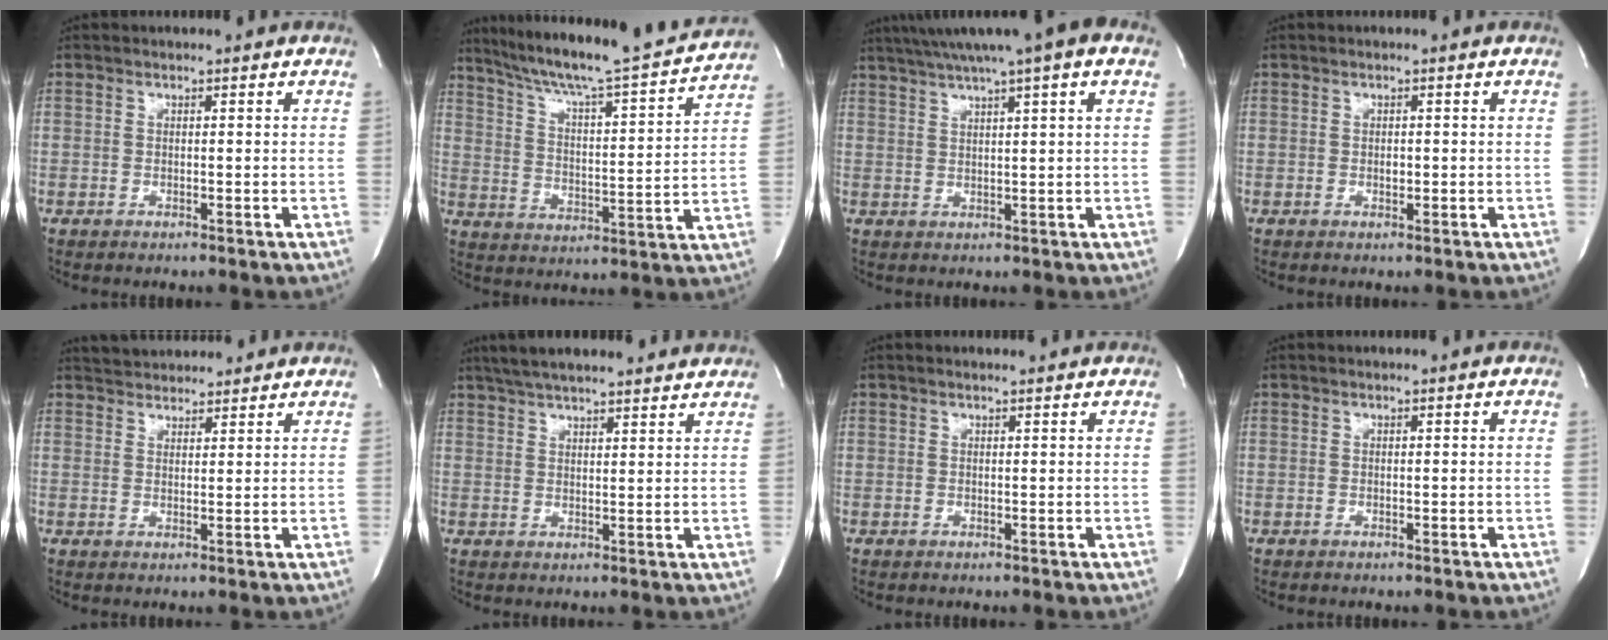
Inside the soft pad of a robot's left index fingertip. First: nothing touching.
{"total": 20.5, "force": [18.6, -0.1, 8.8], "torque": [-0.150, -0.025, 0.272]}
{"total": 11.1, "force": [7.5, 0.2, 8.2], "torque": [-0.140, 0.037, 0.104]}
{"total": 0.8, "force": [-0.1, 0.5, 0.6], "torque": [-0.008, 0.001, -0.002]}
{"total": 7.0, "force": [6.7, 1.7, 1.4], "torque": [-0.022, 0.026, 0.098]}
{"total": 15.9, "force": [14.0, 2.3, 7.2], "torque": [-0.119, 0.041, 0.196]}
{"total": 1.4, "force": [1.4, 0.0, 0.3], "torque": [-0.011, 0.006, 0.021]}
{"total": 0.0}